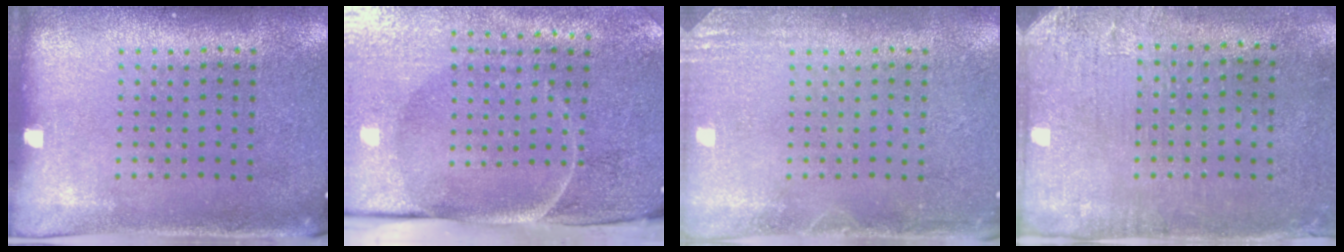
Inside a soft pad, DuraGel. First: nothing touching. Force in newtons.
{"total": 5.0, "press": 3.9, "slide": 3.0}
{"total": 1.8, "press": 1.8, "slide": 0.2}
{"total": 3.1, "press": 2.4, "slide": 1.9}